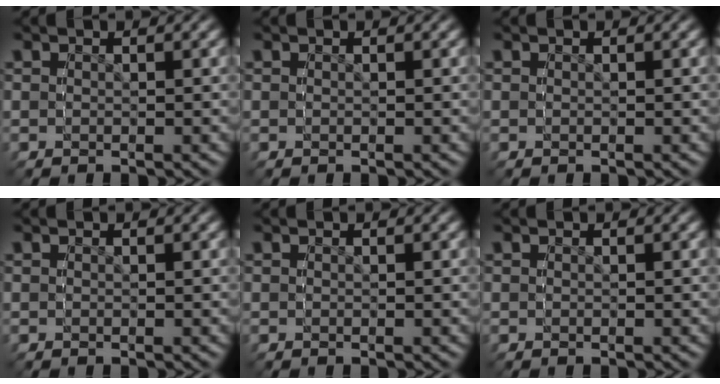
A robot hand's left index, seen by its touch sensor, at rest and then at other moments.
{"total": 0.0}
{"total": 0.0}
{"total": 0.0}
{"total": 0.0}
{"total": 0.0}